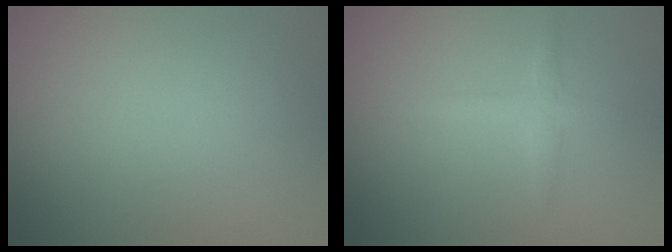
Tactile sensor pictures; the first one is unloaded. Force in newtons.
{"total": 1.5, "press": 1.5, "slide": 0.1}